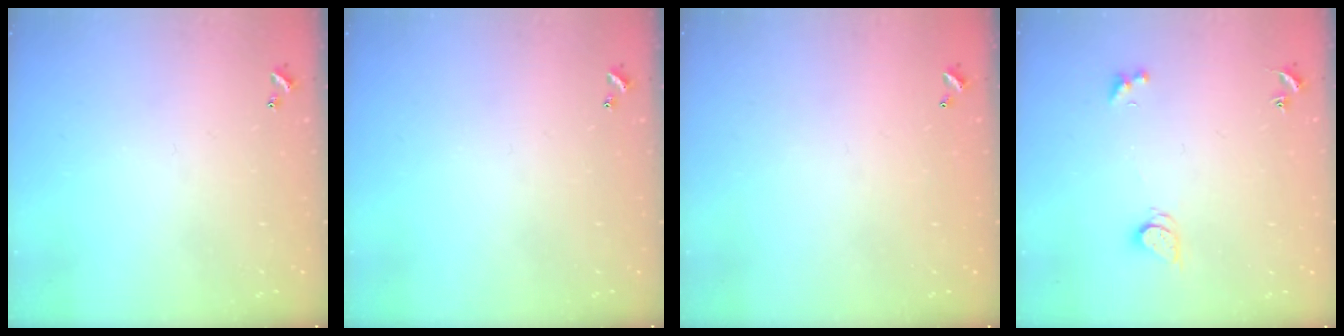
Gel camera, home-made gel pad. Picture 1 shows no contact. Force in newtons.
{"total": 0.0}
{"total": 2.7, "press": 2.7, "slide": 0.1}
{"total": 1.7, "press": 1.7, "slide": 0.4}